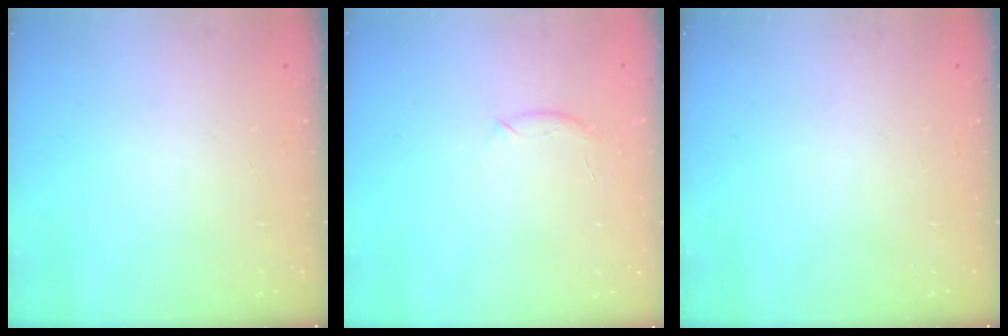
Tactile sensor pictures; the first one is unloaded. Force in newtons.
{"total": 7.4, "press": 7.3, "slide": 1.6}
{"total": 0.0}